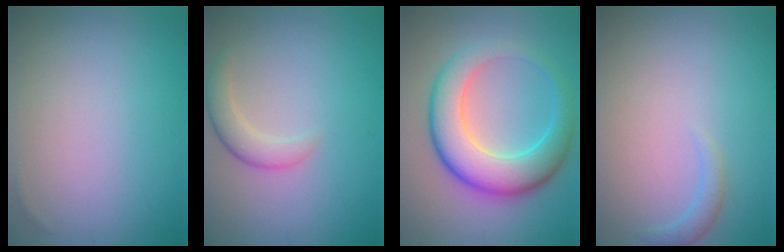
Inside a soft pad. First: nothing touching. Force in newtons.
{"total": 2.2, "press": 2.2, "slide": 0.2}
{"total": 7.5, "press": 7.5, "slide": 0.3}
{"total": 1.2, "press": 1.2, "slide": 0.2}